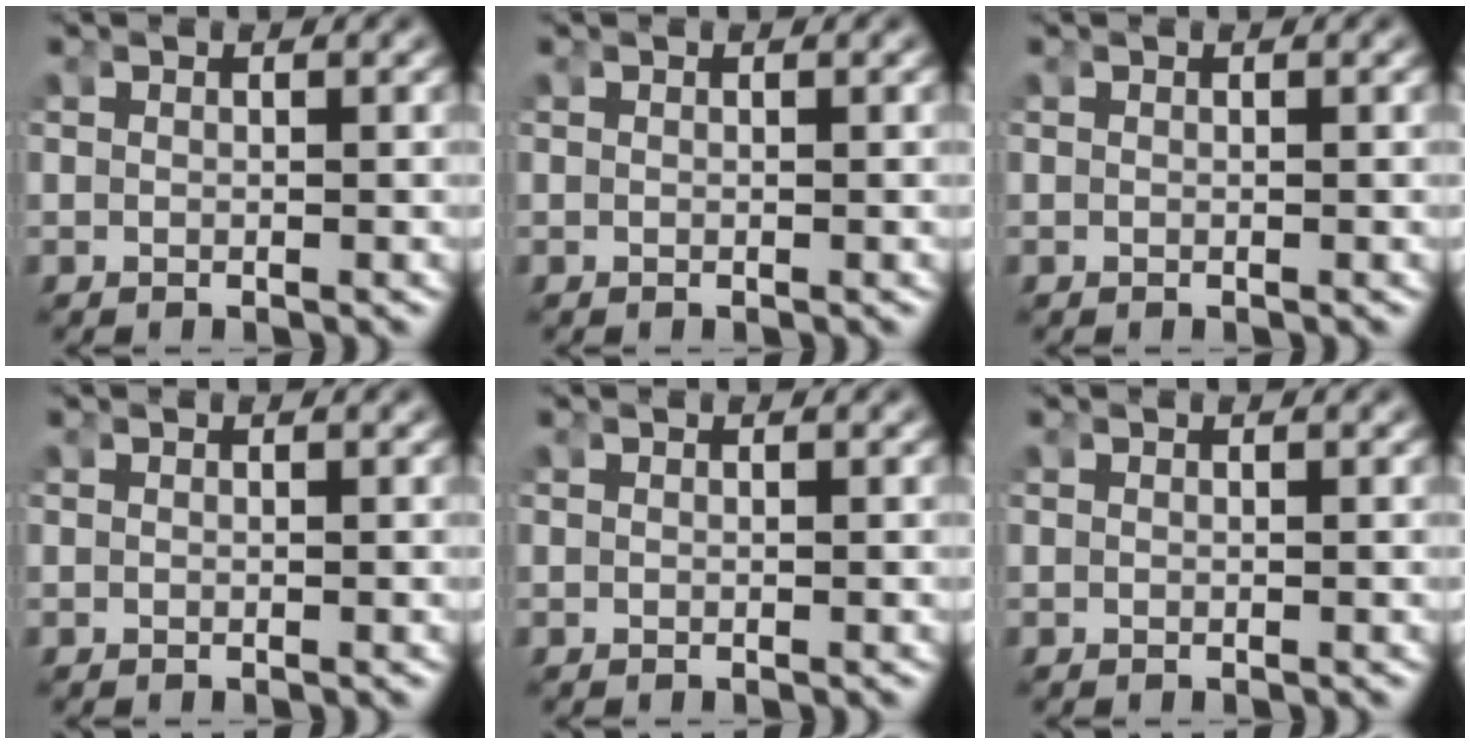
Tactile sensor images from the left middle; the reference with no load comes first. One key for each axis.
{"total": 0.0}
{"total": 0.0}
{"total": 0.0}
{"total": 0.0}
{"total": 0.0}